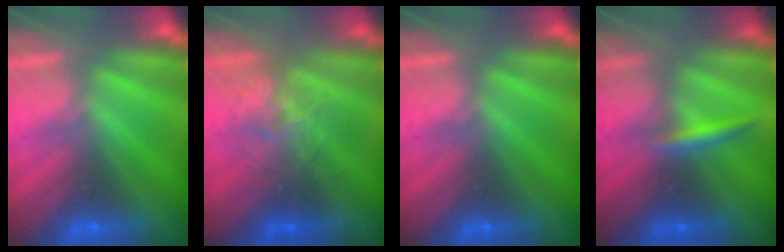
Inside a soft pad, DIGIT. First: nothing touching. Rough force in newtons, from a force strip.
{"total": 2.4}
{"total": 0.0}
{"total": 2.4}